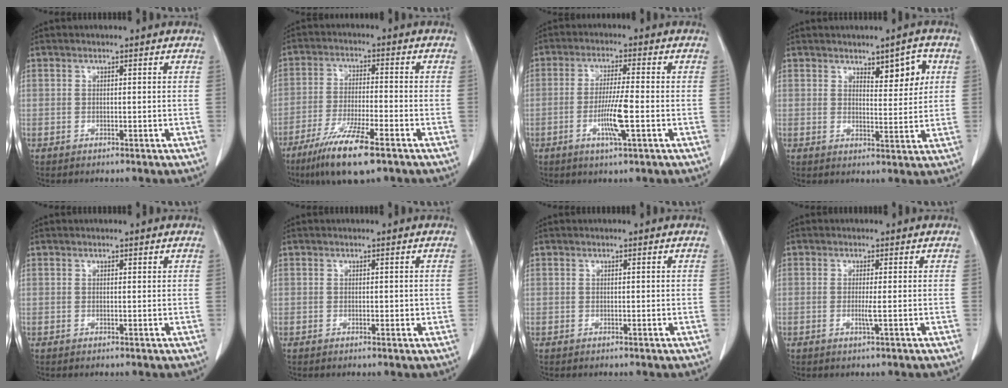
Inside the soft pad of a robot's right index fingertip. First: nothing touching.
{"total": 10.7, "force": [-6.8, 1.0, 8.3], "torque": [-0.157, -0.028, -0.118]}
{"total": 6.5, "force": [-2.0, -0.2, 6.2], "torque": [-0.117, -0.011, -0.037]}
{"total": 5.2, "force": [2.4, 1.7, 4.3], "torque": [-0.059, -0.002, 0.038]}
{"total": 0.0}
{"total": 1.0, "force": [0.1, 0.7, 0.8], "torque": [-0.007, 0.000, 0.004]}
{"total": 0.0}
{"total": 1.6, "force": [-0.3, -0.3, 1.6], "torque": [-0.033, -0.004, -0.007]}